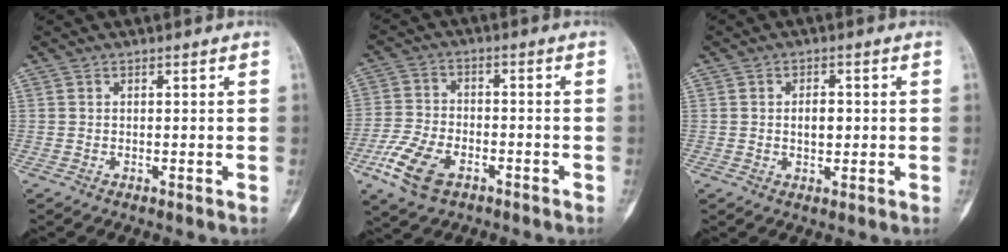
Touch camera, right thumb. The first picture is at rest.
{"total": 10.1, "force": [-5.1, 5.8, 6.6], "torque": [-0.135, 0.013, -0.097]}
{"total": 3.5, "force": [0.0, 2.1, 2.8], "torque": [-0.033, 0.002, 0.001]}